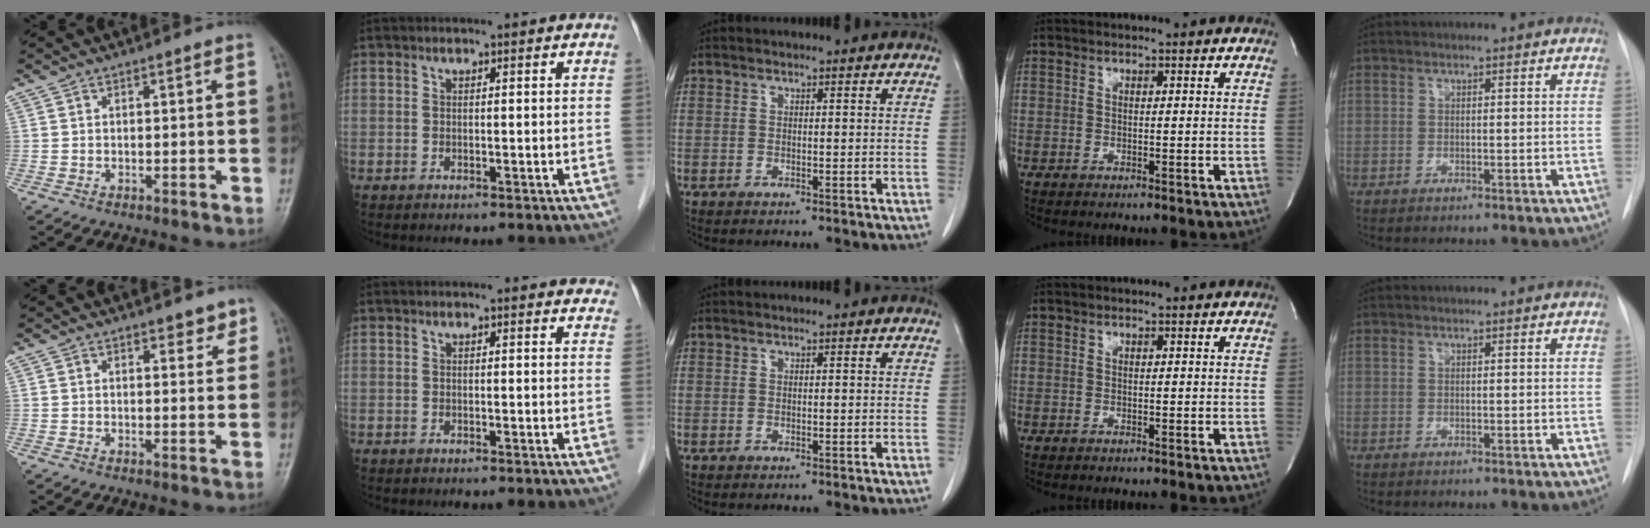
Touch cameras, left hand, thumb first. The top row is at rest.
{"thumb": {"total": 2.6, "force": [2.0, 1.3, 1.2], "torque": [0.002, -0.012, 0.024]}, "index": {"total": 6.0, "force": [5.5, 1.7, 1.5], "torque": [0.001, 0.004, 0.038]}}